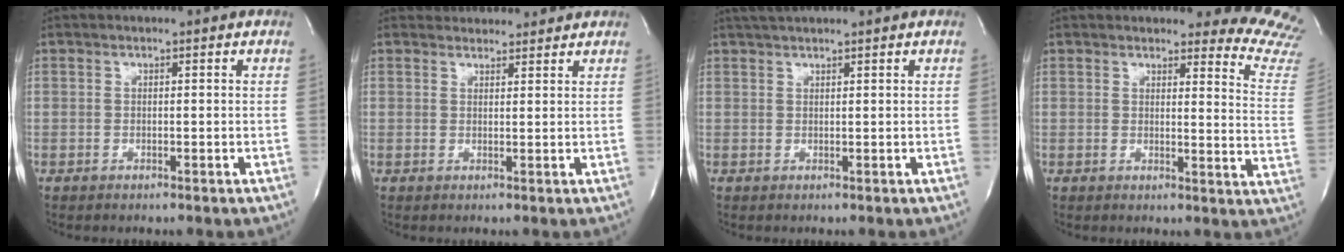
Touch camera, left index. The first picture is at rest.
{"total": 4.9, "force": [4.8, 1.2, 0.1], "torque": [-0.001, 0.020, 0.061]}
{"total": 2.9, "force": [2.6, -0.2, 1.2], "torque": [-0.019, 0.020, 0.049]}
{"total": 13.6, "force": [13.4, 1.1, 2.0], "torque": [0.013, -0.137, 0.103]}